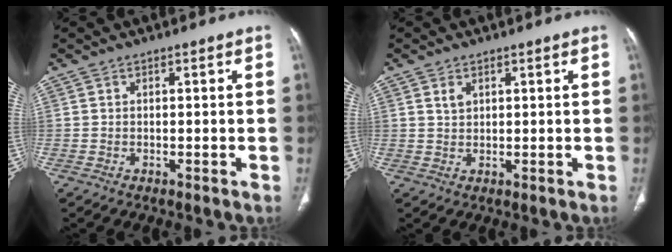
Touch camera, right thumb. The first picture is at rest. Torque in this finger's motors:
{"motor_torque": [-0.42, 0.44, -0.20, 0.13, 0.02]}